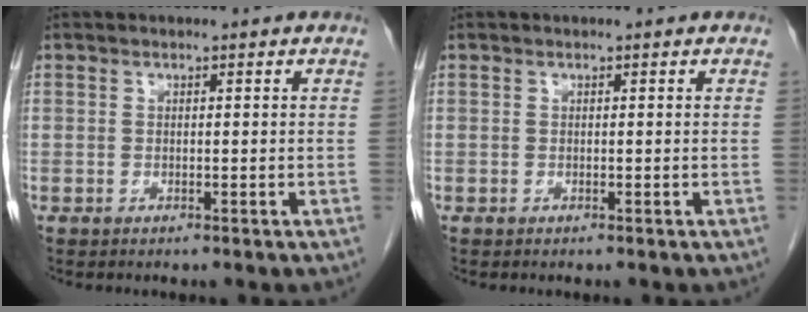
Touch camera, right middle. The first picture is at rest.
{"total": 0.0}